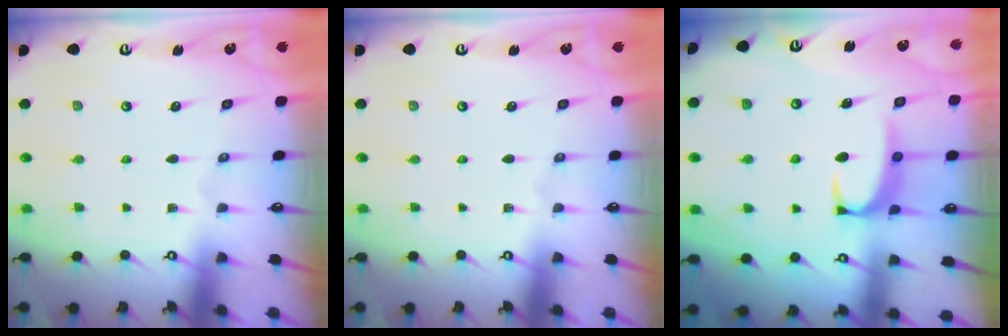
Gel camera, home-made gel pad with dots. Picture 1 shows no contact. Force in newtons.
{"total": 0.0}
{"total": 2.3, "press": 2.3, "slide": 0.6}